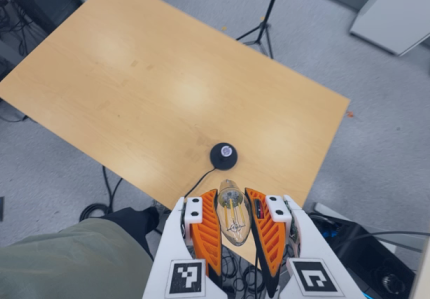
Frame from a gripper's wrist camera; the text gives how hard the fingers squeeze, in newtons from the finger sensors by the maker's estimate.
{"total": 25.4, "left": 28.6, "right": 22.3}